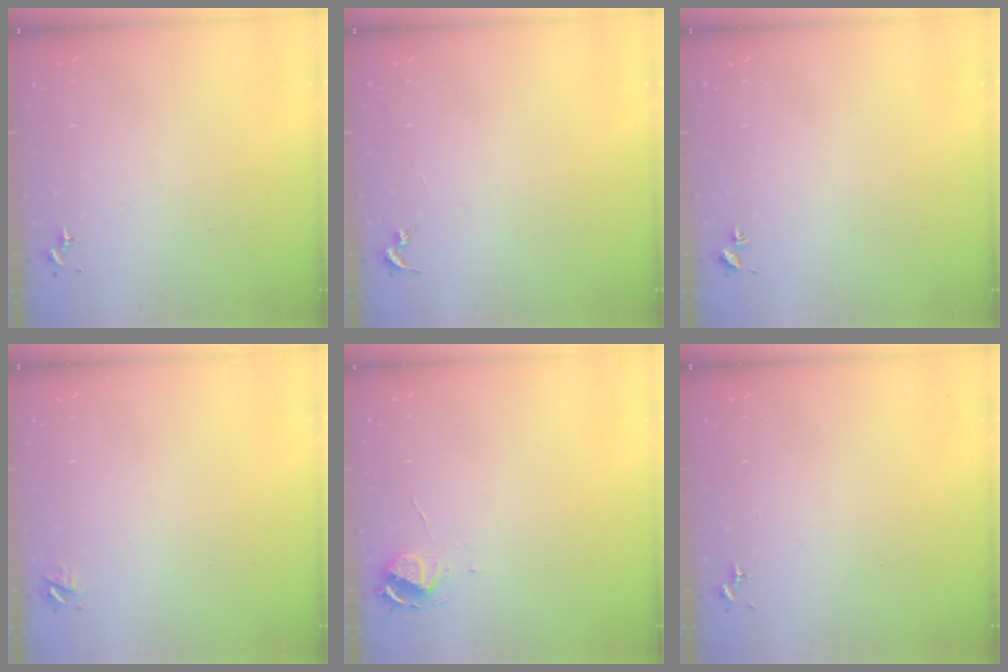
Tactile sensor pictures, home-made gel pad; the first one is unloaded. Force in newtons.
{"total": 0.0}
{"total": 1.5, "press": 1.5, "slide": 0.2}
{"total": 3.7, "press": 3.7, "slide": 0.5}
{"total": 5.5, "press": 5.4, "slide": 0.6}
{"total": 0.0}